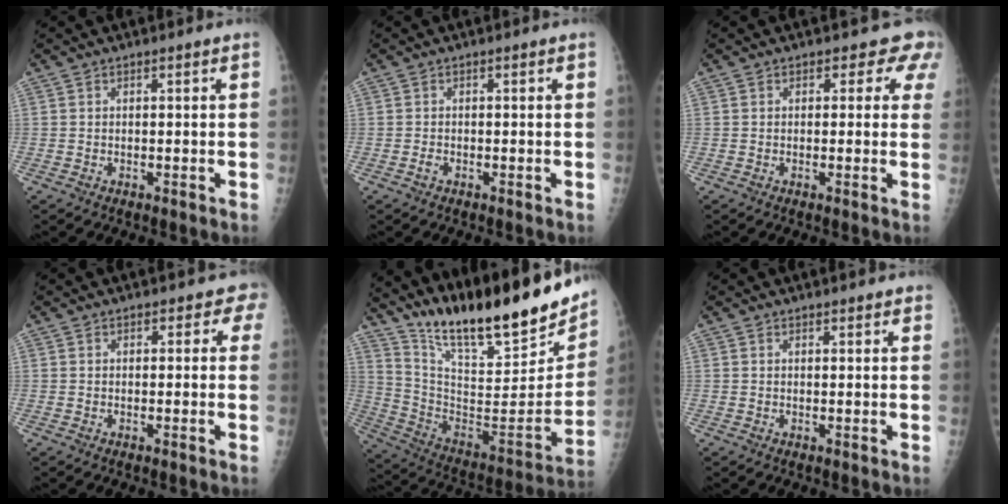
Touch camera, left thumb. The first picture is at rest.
{"total": 0.7, "force": [-0.4, 0.4, 0.4], "torque": [-0.009, 0.000, -0.008]}
{"total": 3.9, "force": [2.8, 2.6, 1.0], "torque": [0.026, -0.010, 0.010]}
{"total": 2.0, "force": [1.1, 1.5, 0.8], "torque": [0.021, 0.000, 0.001]}
{"total": 28.6, "force": [21.5, 6.9, 17.4], "torque": [-0.250, -0.096, 0.346]}
{"total": 1.6, "force": [1.4, 0.5, 0.6], "torque": [0.000, -0.001, 0.017]}